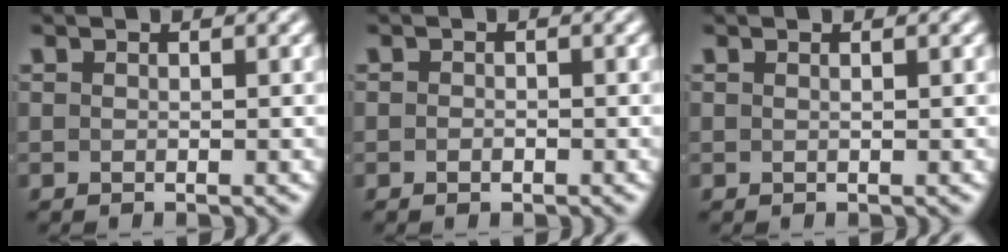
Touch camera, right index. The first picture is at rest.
{"total": 0.7, "force": [-0.6, -0.2, 0.1], "torque": [-0.003, -0.008, -0.006]}
{"total": 0.6, "force": [0.1, -0.5, 0.3], "torque": [-0.005, -0.002, 0.004]}